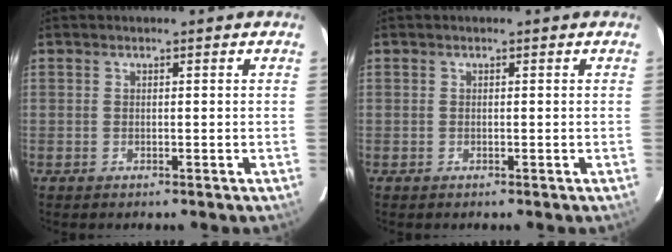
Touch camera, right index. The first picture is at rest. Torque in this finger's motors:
{"motor_torque": [0.02, 0.02, 0.03, 0.01]}